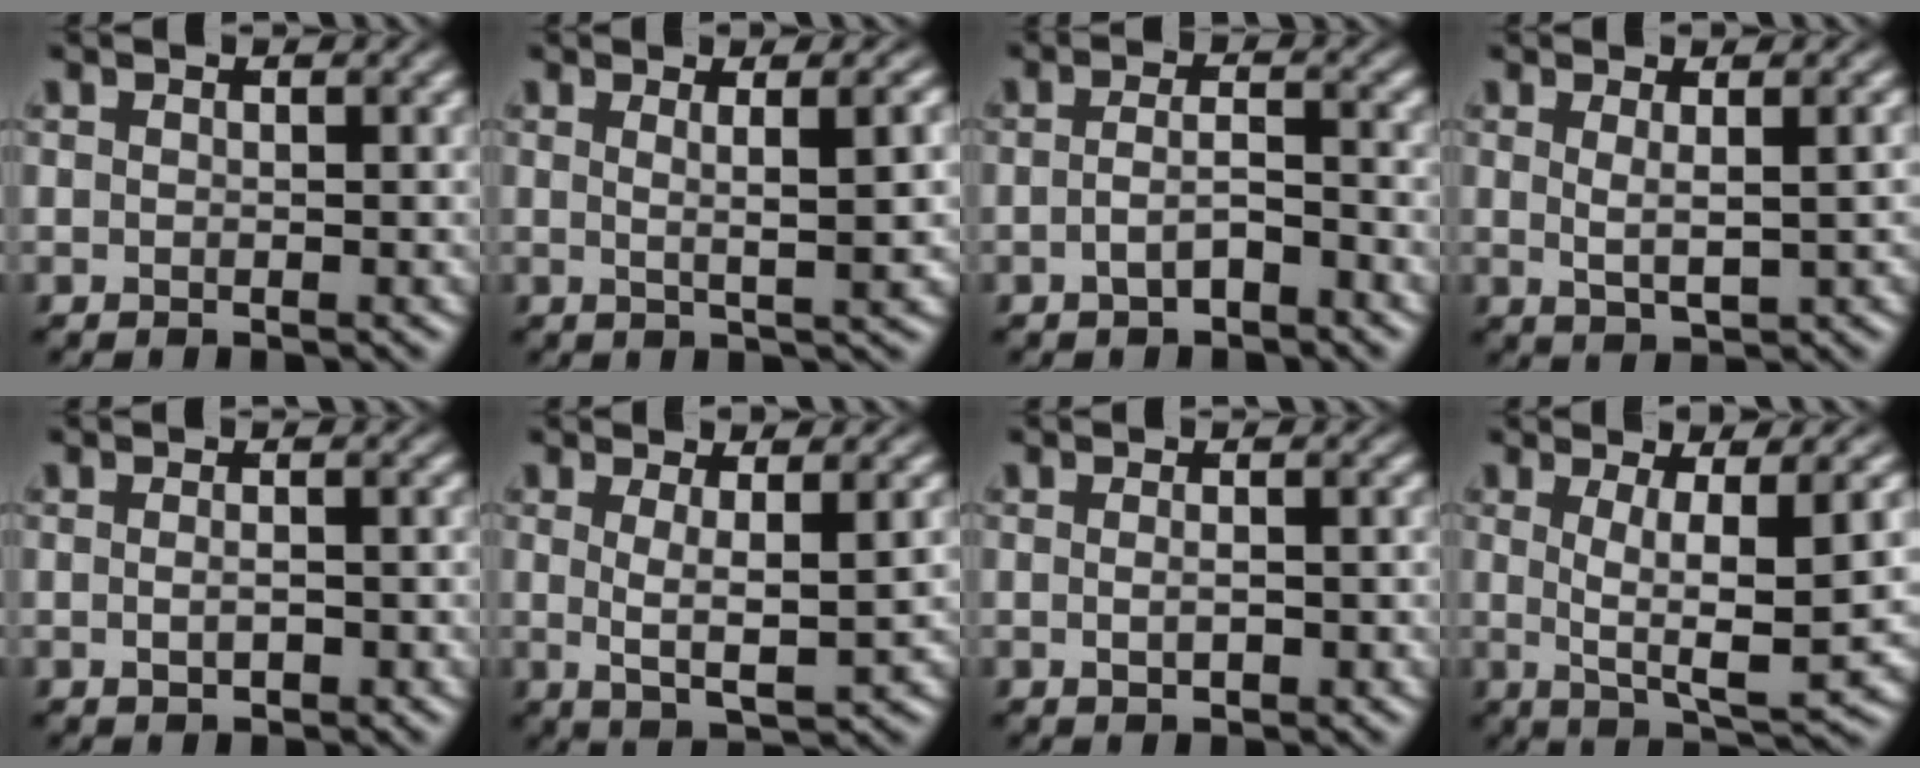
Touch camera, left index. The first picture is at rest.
{"total": 4.3, "force": [1.1, 0.8, 4.1], "torque": [-0.055, 0.003, 0.014]}
{"total": 2.1, "force": [-1.2, 0.6, 1.6], "torque": [-0.039, 0.000, -0.022]}
{"total": 2.3, "force": [0.7, 0.4, 2.1], "torque": [-0.043, -0.008, 0.015]}
{"total": 1.8, "force": [-0.4, 0.6, 1.6], "torque": [-0.020, -0.008, -0.005]}
{"total": 3.8, "force": [0.5, 0.6, 3.7], "torque": [-0.069, -0.009, 0.012]}
{"total": 2.2, "force": [-0.2, 0.9, 2.0], "torque": [-0.015, -0.007, -0.002]}
{"total": 7.1, "force": [0.8, 1.4, 6.9], "torque": [-0.114, -0.007, 0.019]}